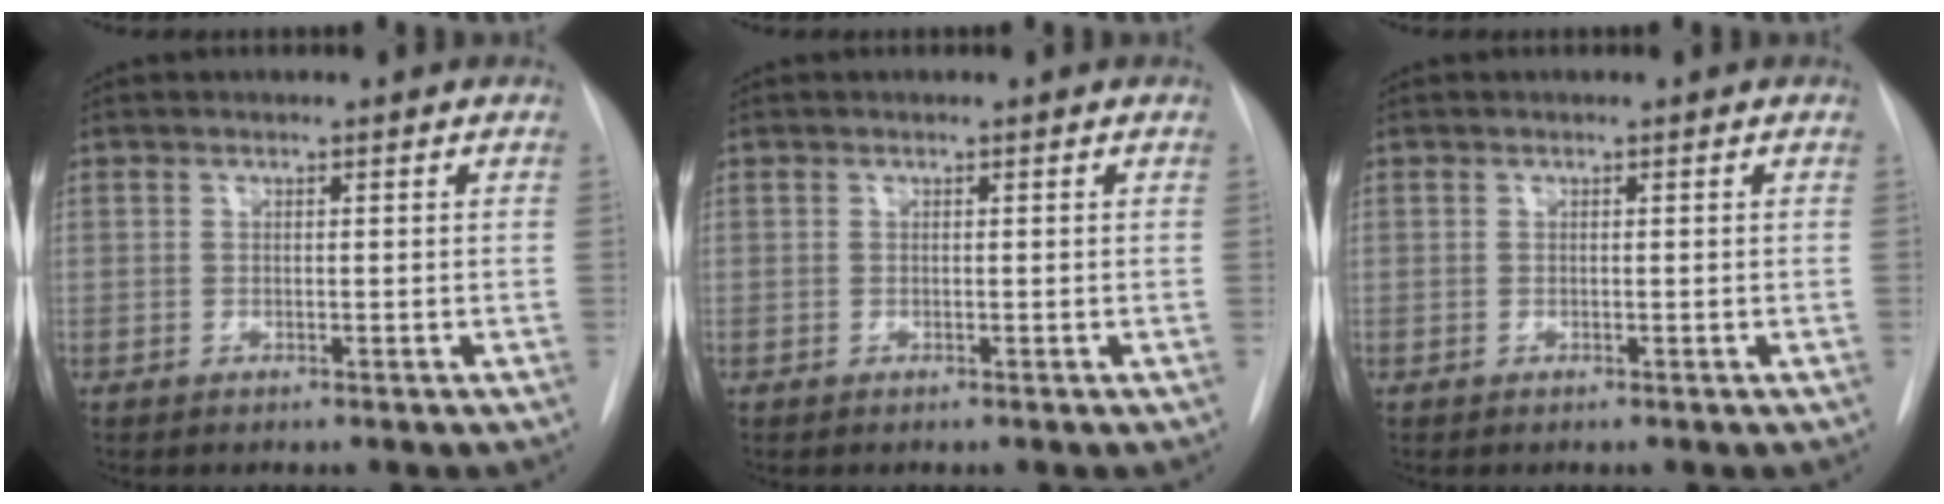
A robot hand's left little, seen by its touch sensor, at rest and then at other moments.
{"total": 0.0}
{"total": 0.0}